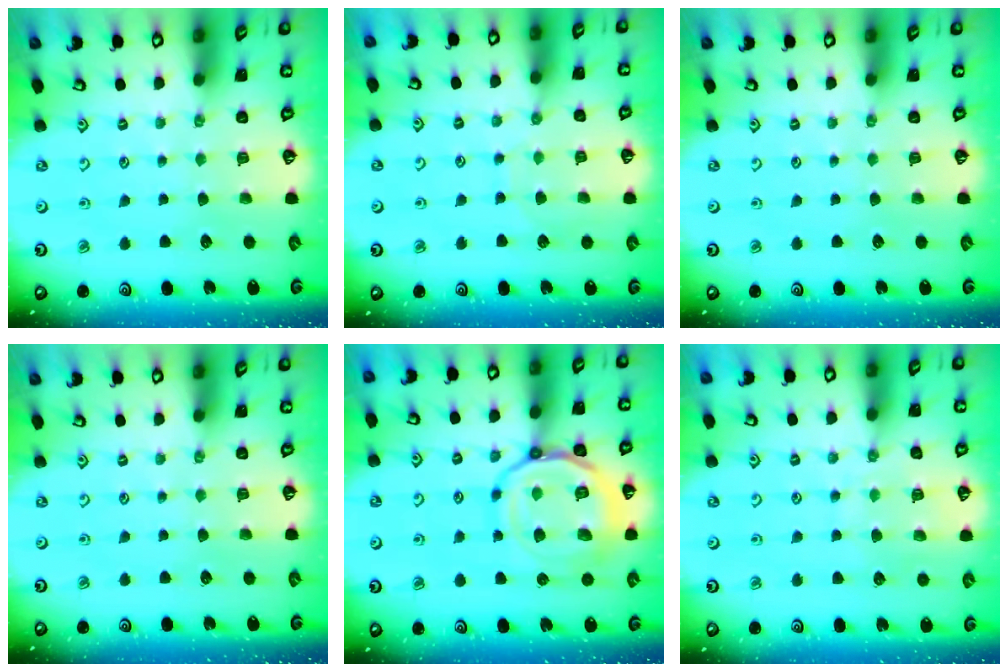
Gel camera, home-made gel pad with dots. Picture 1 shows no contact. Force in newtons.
{"total": 7.8, "press": 7.8, "slide": 0.4}
{"total": 0.0}
{"total": 0.0}
{"total": 17.5, "press": 17.4, "slide": 1.6}
{"total": 6.5, "press": 6.5, "slide": 0.7}